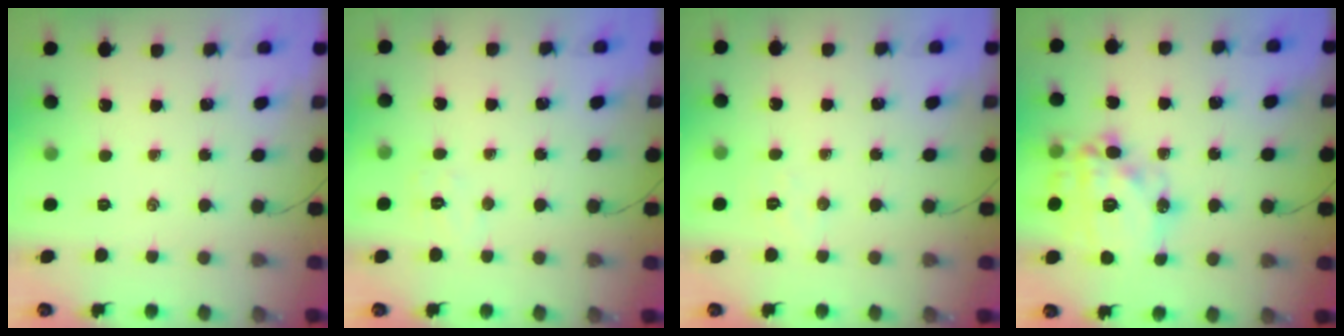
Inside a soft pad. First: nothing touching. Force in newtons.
{"total": 5.4, "press": 5.2, "slide": 1.1}
{"total": 4.5, "press": 4.4, "slide": 1.0}
{"total": 18.1, "press": 17.9, "slide": 2.5}